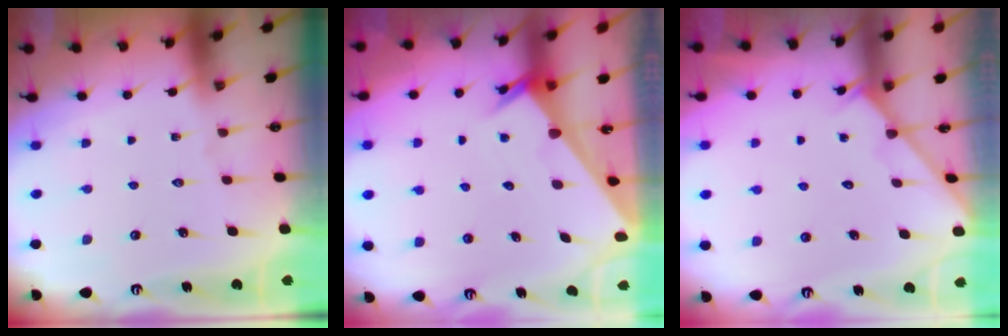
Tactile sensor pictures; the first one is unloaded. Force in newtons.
{"total": 2.2, "press": 2.2, "slide": 0.1}
{"total": 2.9, "press": 2.9, "slide": 0.3}